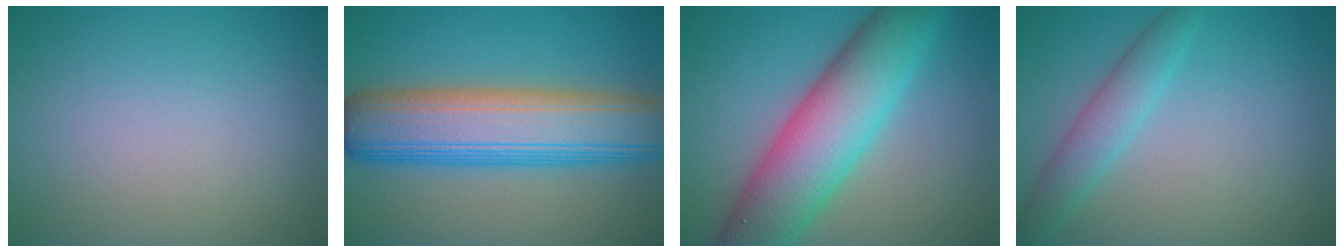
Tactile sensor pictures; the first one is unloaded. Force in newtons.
{"total": 11.1, "press": 11.1, "slide": 0.6}
{"total": 10.7, "press": 10.7, "slide": 0.2}
{"total": 3.0, "press": 3.0, "slide": 0.1}